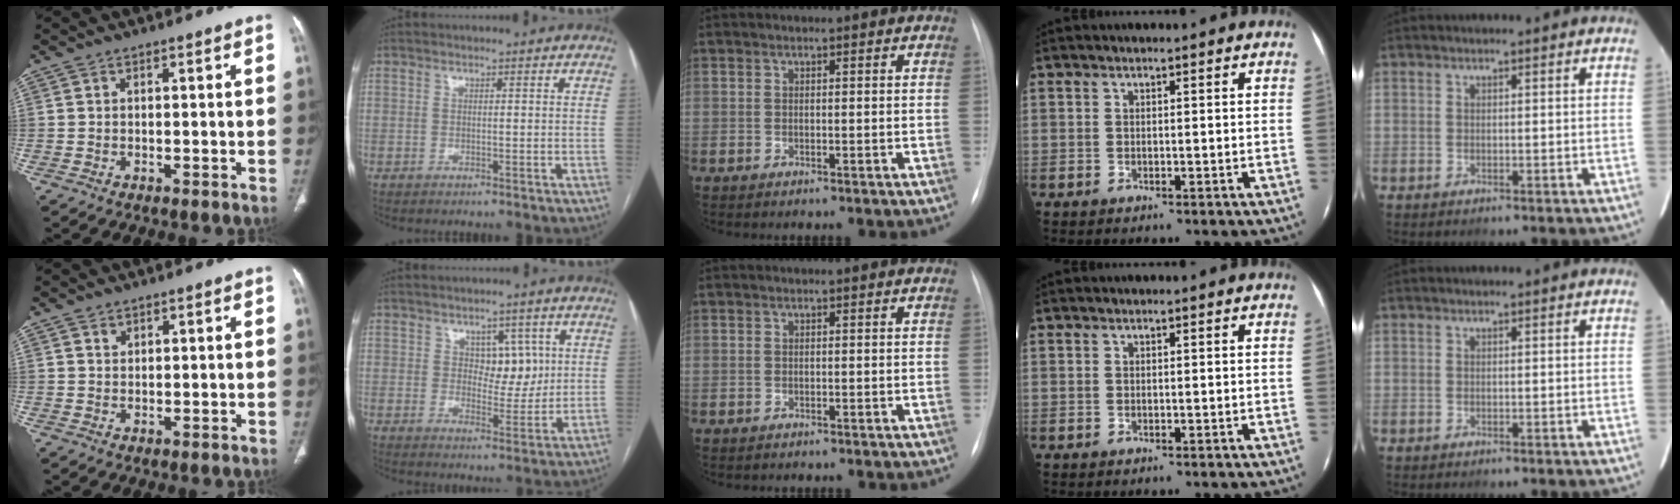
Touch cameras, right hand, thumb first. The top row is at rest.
{"thumb": {"total": 1.1, "force": [0.8, 0.7, 0.3], "torque": [0.001, -0.005, 0.014]}, "index": {"total": 5.4, "force": [1.7, 3.3, 4.0], "torque": [-0.047, 0.004, 0.030]}}